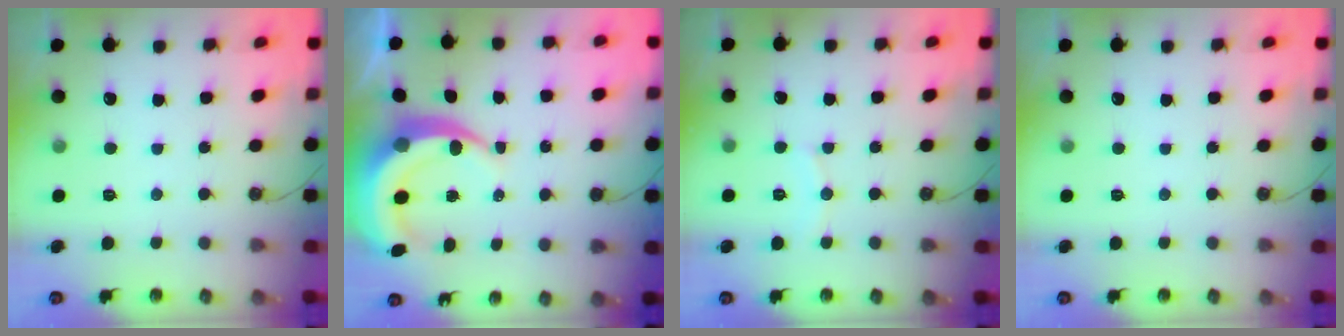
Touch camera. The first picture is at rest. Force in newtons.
{"total": 9.2, "press": 9.1, "slide": 1.3}
{"total": 5.2, "press": 5.2, "slide": 0.6}
{"total": 0.0}